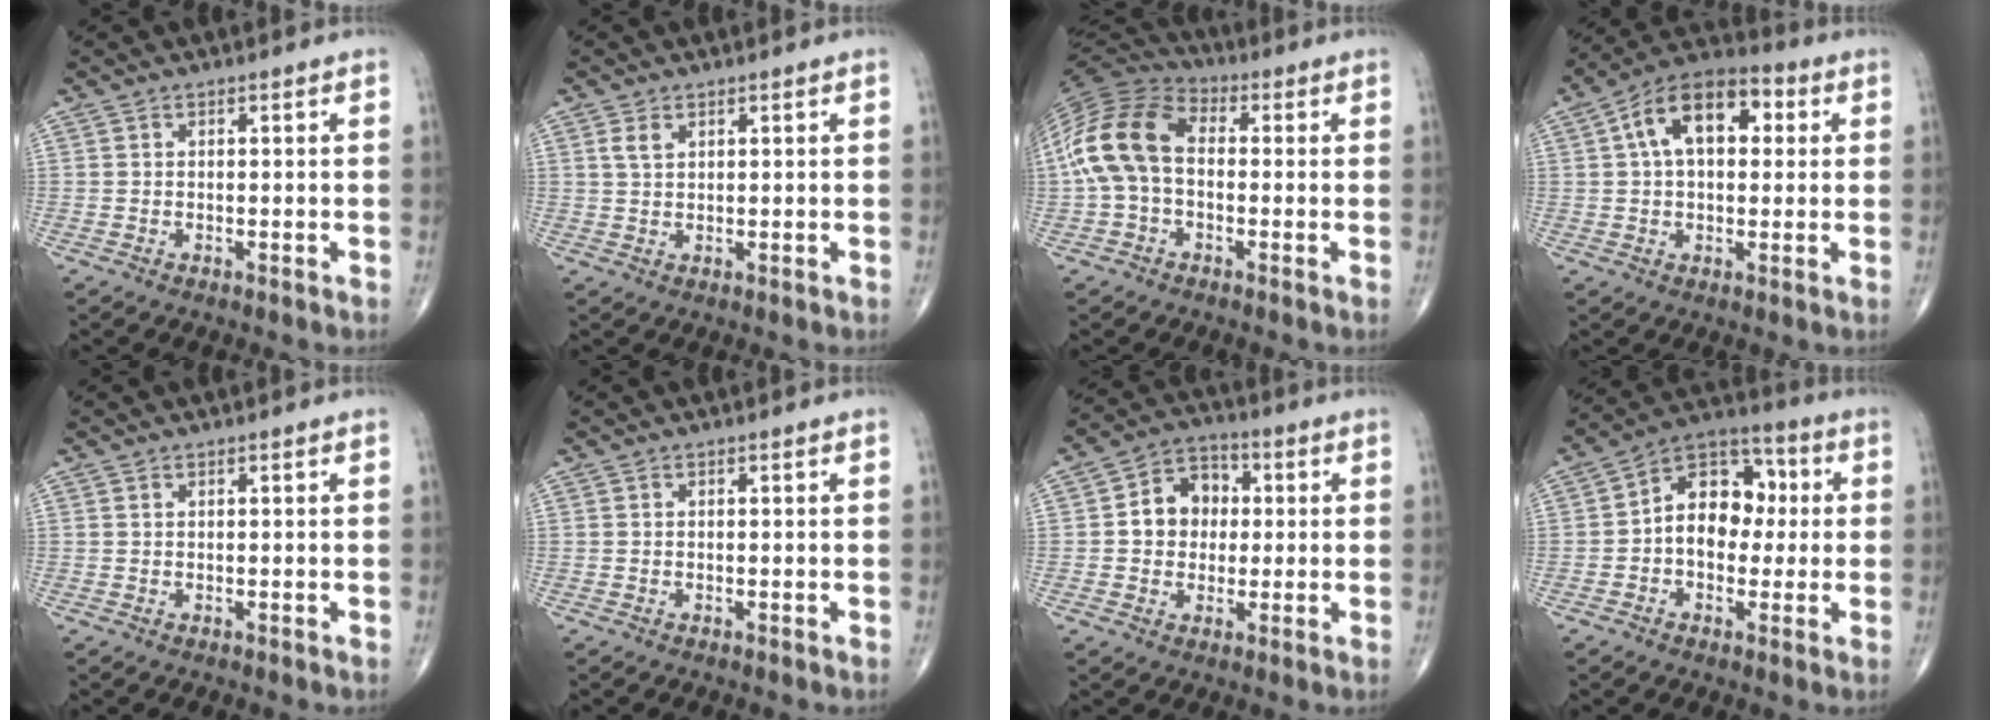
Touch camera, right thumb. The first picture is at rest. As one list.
[{"total": 2.3, "force": [1.1, 1.4, 1.5], "torque": [-0.029, 0.002, 0.026]}, {"total": 14.3, "force": [-0.3, 9.5, 10.7], "torque": [-0.219, 0.035, -0.017]}, {"total": 14.1, "force": [3.2, 8.3, 10.9], "torque": [-0.162, 0.029, 0.043]}, {"total": 0.0}, {"total": 0.0}, {"total": 9.3, "force": [0.7, 7.7, 5.2], "torque": [-0.048, 0.019, 0.002]}, {"total": 12.9, "force": [0.4, 9.1, 9.1], "torque": [-0.107, 0.037, -0.007]}]